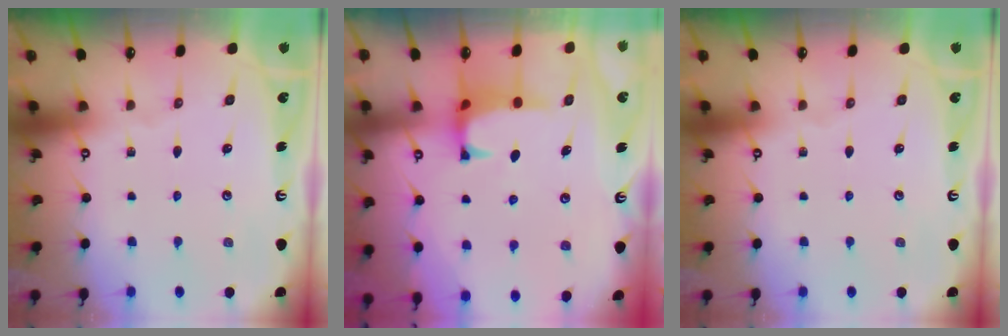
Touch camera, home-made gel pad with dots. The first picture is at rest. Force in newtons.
{"total": 0.9, "press": 0.4, "slide": 0.8}
{"total": 0.0}